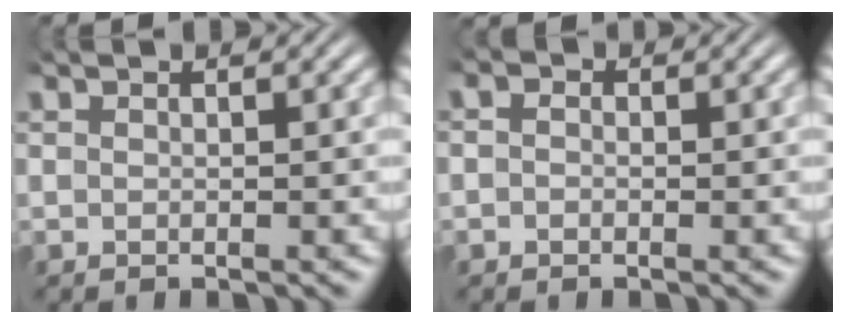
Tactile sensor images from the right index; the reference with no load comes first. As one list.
[{"total": 1.1, "force": [-0.2, 0.9, 0.5], "torque": [-0.010, -0.003, -0.008]}]